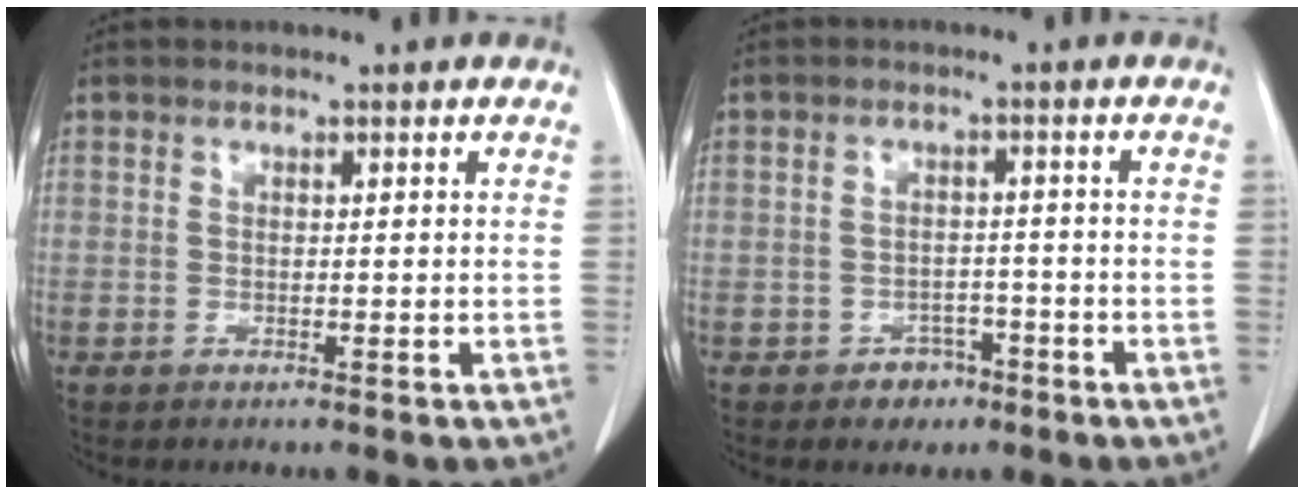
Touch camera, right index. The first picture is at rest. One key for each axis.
{"total": 3.5, "fx": -2.0, "fy": 2.7, "fz": 0.7, "tx": -0.002, "ty": 0.013, "tz": -0.024}